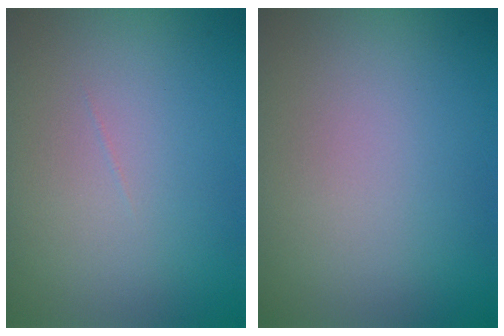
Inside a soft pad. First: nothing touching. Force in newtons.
{"total": 0.0}